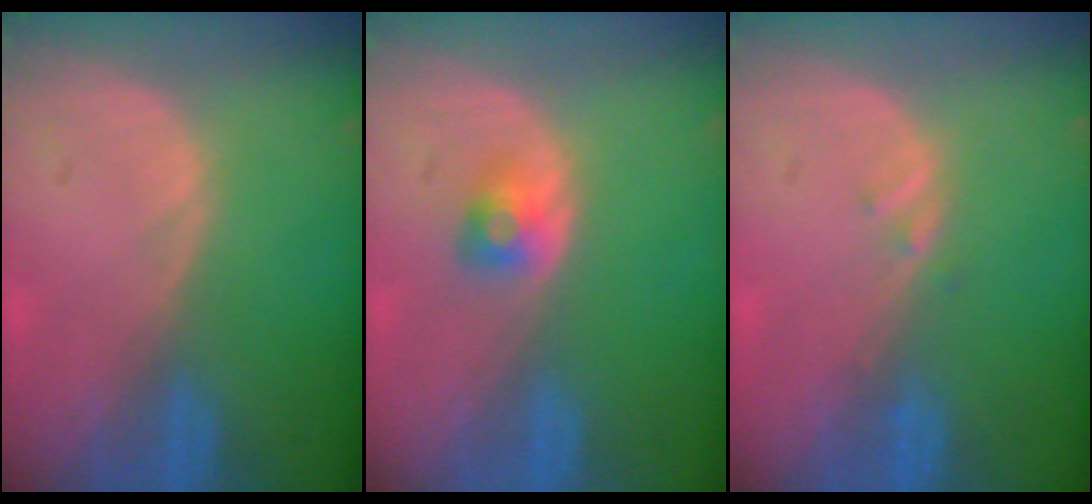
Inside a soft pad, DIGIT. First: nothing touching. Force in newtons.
{"total": 2.6, "press": 2.4, "slide": 1.2}
{"total": 1.0, "press": 0.9, "slide": 0.5}